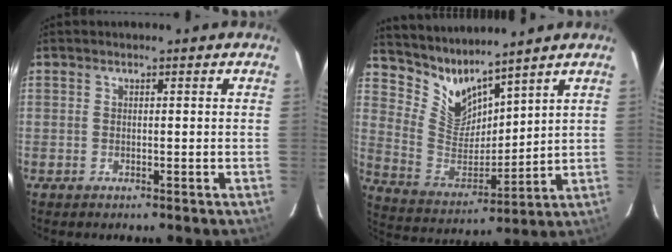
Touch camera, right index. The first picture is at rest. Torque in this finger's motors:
{"motor_torque": [-0.10, 0.12, 0.00, 0.00]}